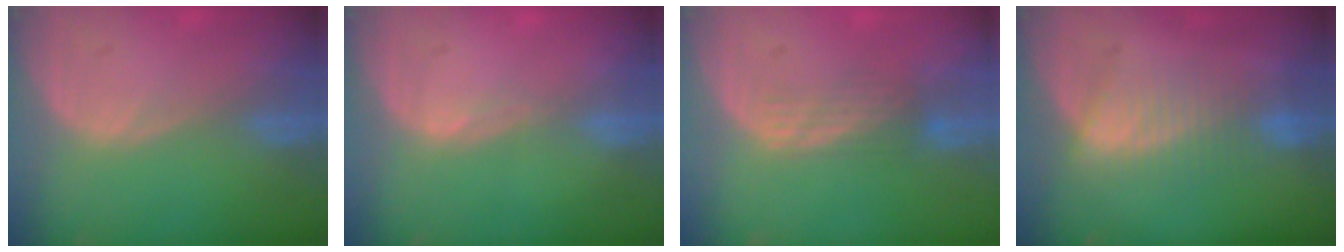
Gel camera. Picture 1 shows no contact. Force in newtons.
{"total": 1.0, "press": 0.7, "slide": 0.7}
{"total": 3.5, "press": 3.1, "slide": 1.7}
{"total": 6.9, "press": 6.3, "slide": 2.7}